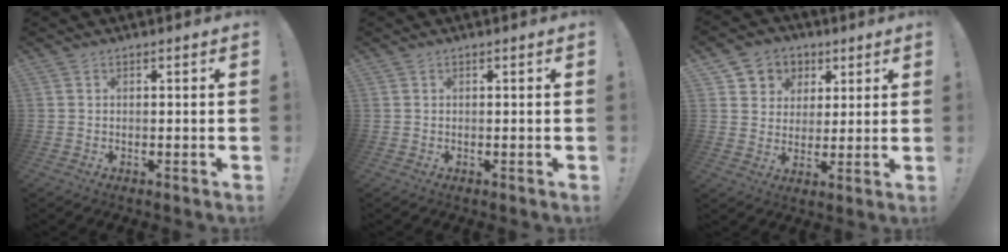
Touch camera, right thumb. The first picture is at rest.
{"total": 0.0}
{"total": 7.1, "force": [2.0, 6.7, 1.0], "torque": [-0.013, -0.017, 0.044]}